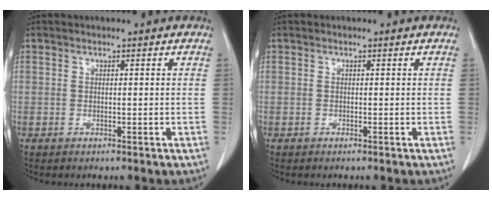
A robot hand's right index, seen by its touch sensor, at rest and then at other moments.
{"total": 0.0}